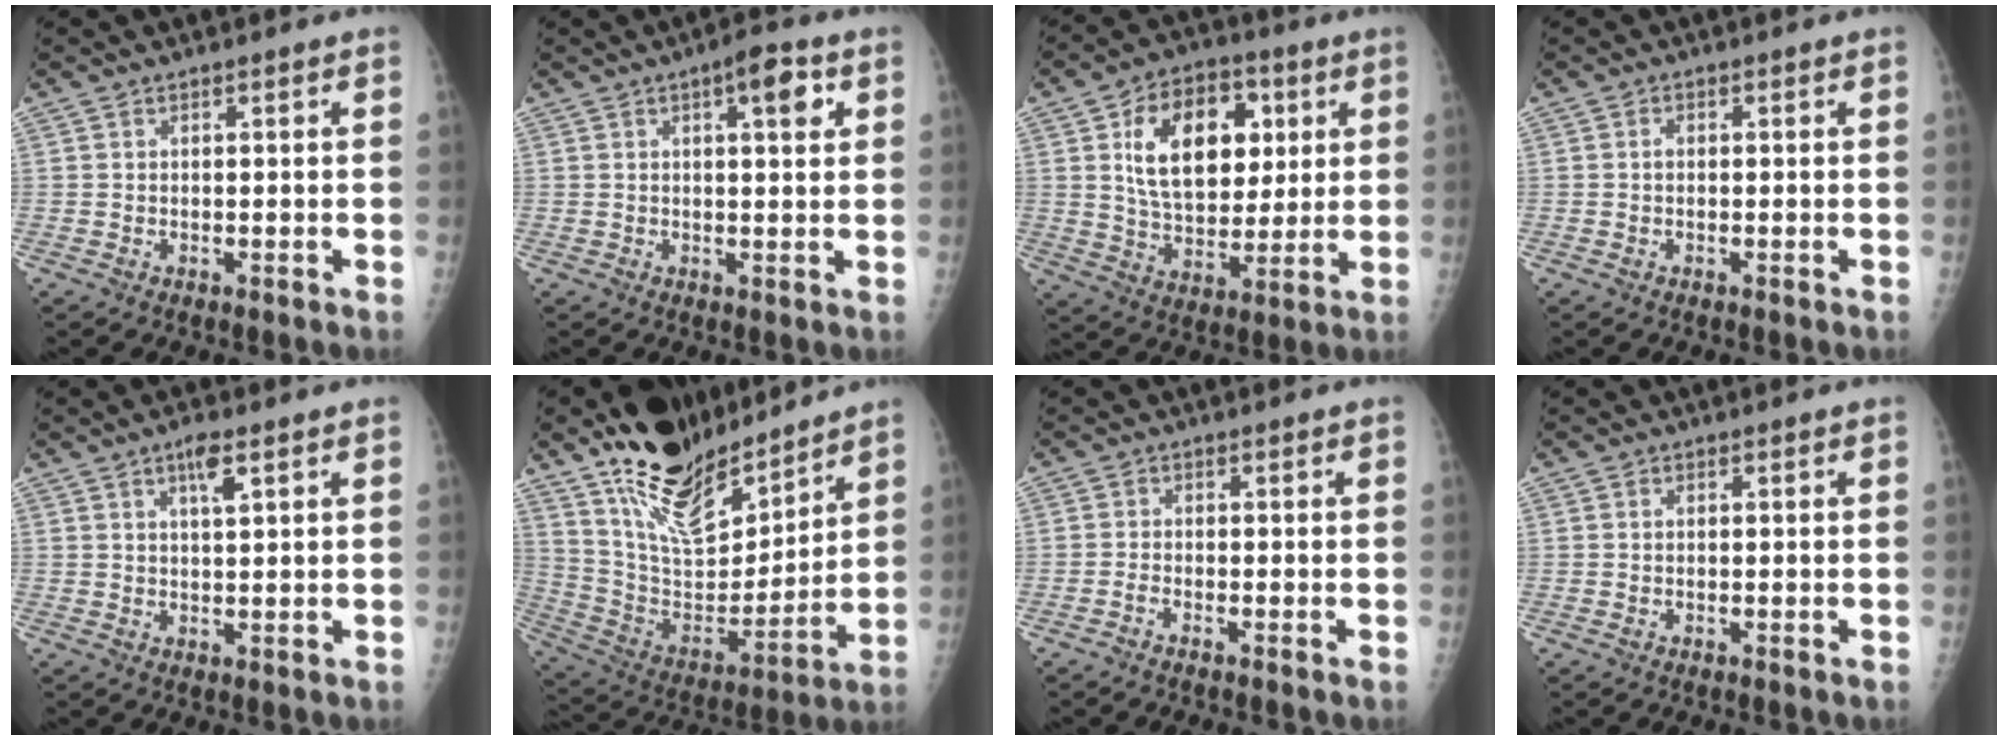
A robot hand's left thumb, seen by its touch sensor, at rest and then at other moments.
{"total": 6.0, "force": [2.5, 1.9, 5.1], "torque": [-0.061, -0.004, 0.030]}
{"total": 17.9, "force": [5.0, 11.5, 12.8], "torque": [-0.164, -0.011, 0.086]}
{"total": 1.1, "force": [0.0, 0.7, 0.8], "torque": [-0.013, 0.001, -0.002]}
{"total": 3.8, "force": [2.1, 0.9, 3.1], "torque": [-0.054, -0.006, 0.037]}
{"total": 20.5, "force": [15.8, 8.1, 10.4], "torque": [-0.132, -0.100, 0.284]}
{"total": 1.0, "force": [-0.8, 0.1, 0.6], "torque": [-0.017, 0.002, -0.019]}
{"total": 0.5, "force": [0.1, 0.3, 0.4], "torque": [-0.007, 0.000, 0.003]}